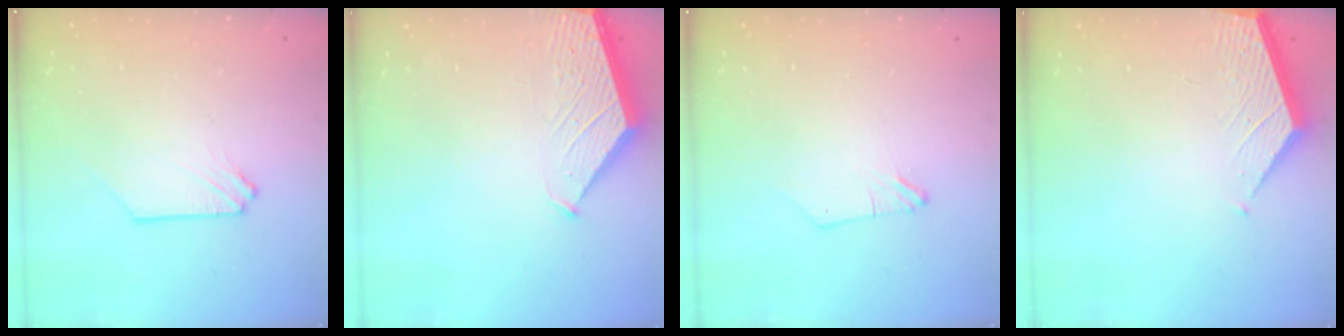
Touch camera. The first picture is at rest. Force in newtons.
{"total": 1.6, "press": 1.6, "slide": 0.2}
{"total": 0.0}
{"total": 1.9, "press": 1.9, "slide": 0.2}